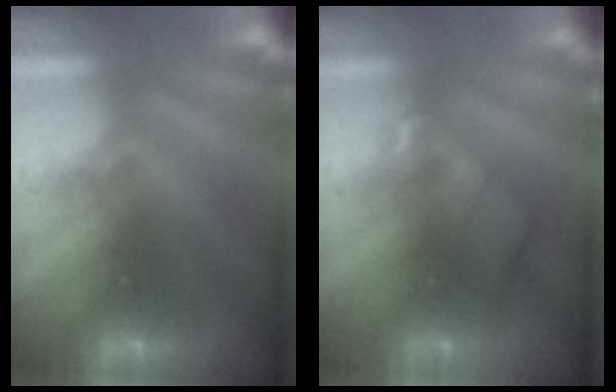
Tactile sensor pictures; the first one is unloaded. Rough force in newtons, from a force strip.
{"total": 2.4}